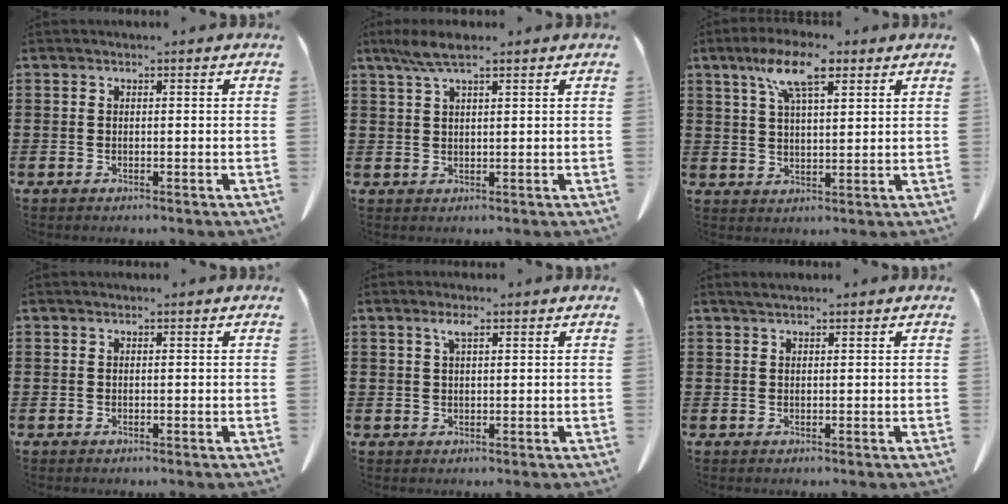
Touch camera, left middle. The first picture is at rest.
{"total": 4.7, "force": [2.9, 0.7, 3.6], "torque": [-0.076, 0.001, 0.052]}
{"total": 8.9, "force": [5.3, 2.6, 6.7], "torque": [-0.135, -0.001, 0.093]}
{"total": 0.0}
{"total": 2.2, "force": [1.1, 0.6, 1.8], "torque": [-0.041, 0.002, 0.020]}
{"total": 1.0, "force": [0.8, 0.1, 0.6], "torque": [-0.014, -0.001, 0.015]}